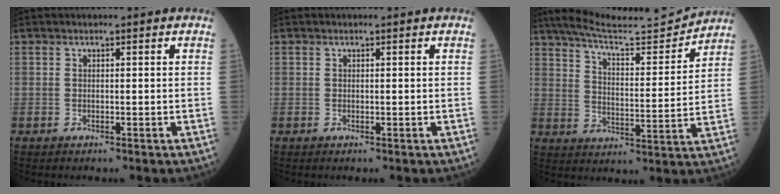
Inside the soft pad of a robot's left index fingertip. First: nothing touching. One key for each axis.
{"total": 0.0}
{"total": 13.7, "fx": 13.2, "fy": -0.2, "fz": 3.7, "tx": -0.066, "ty": -0.018, "tz": 0.203}